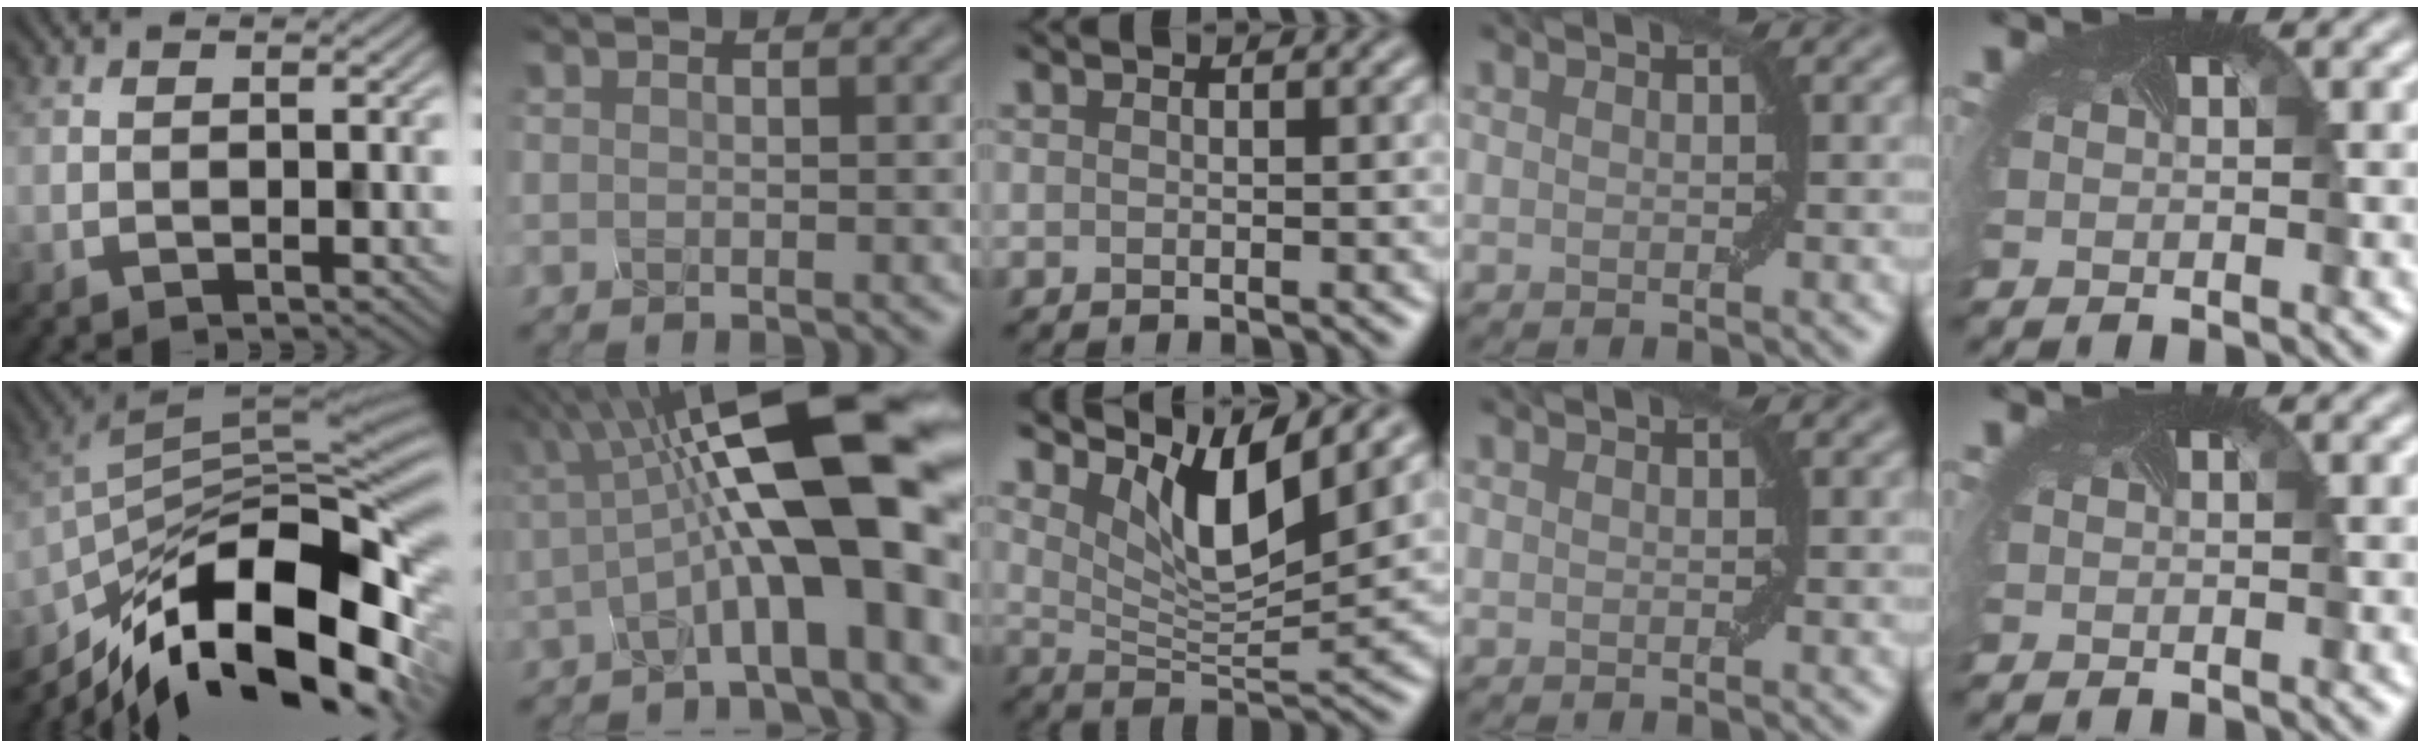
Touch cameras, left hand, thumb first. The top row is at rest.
{"thumb": {"total": 16.8, "force": [-9.2, 6.8, 12.2], "torque": [-0.229, -0.006, -0.167]}, "index": {"total": 15.5, "force": [2.2, 3.9, 14.8], "torque": [-0.223, 0.020, 0.030]}, "middle": {"total": 6.7, "force": [4.0, 1.8, 5.1], "torque": [-0.095, -0.006, 0.074]}}